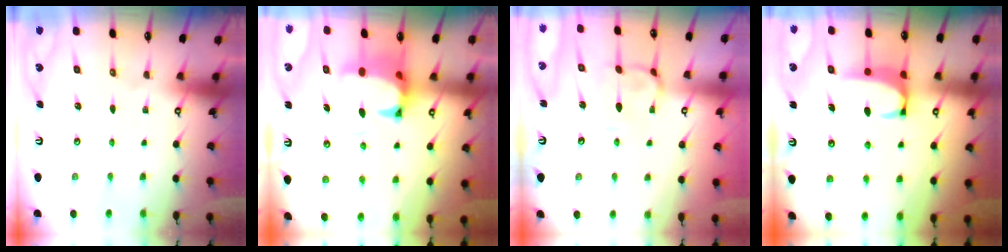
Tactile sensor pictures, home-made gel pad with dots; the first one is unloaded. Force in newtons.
{"total": 2.8, "press": 2.6, "slide": 1.2}
{"total": 0.8, "press": 0.4, "slide": 0.7}
{"total": 1.9, "press": 1.9, "slide": 0.3}